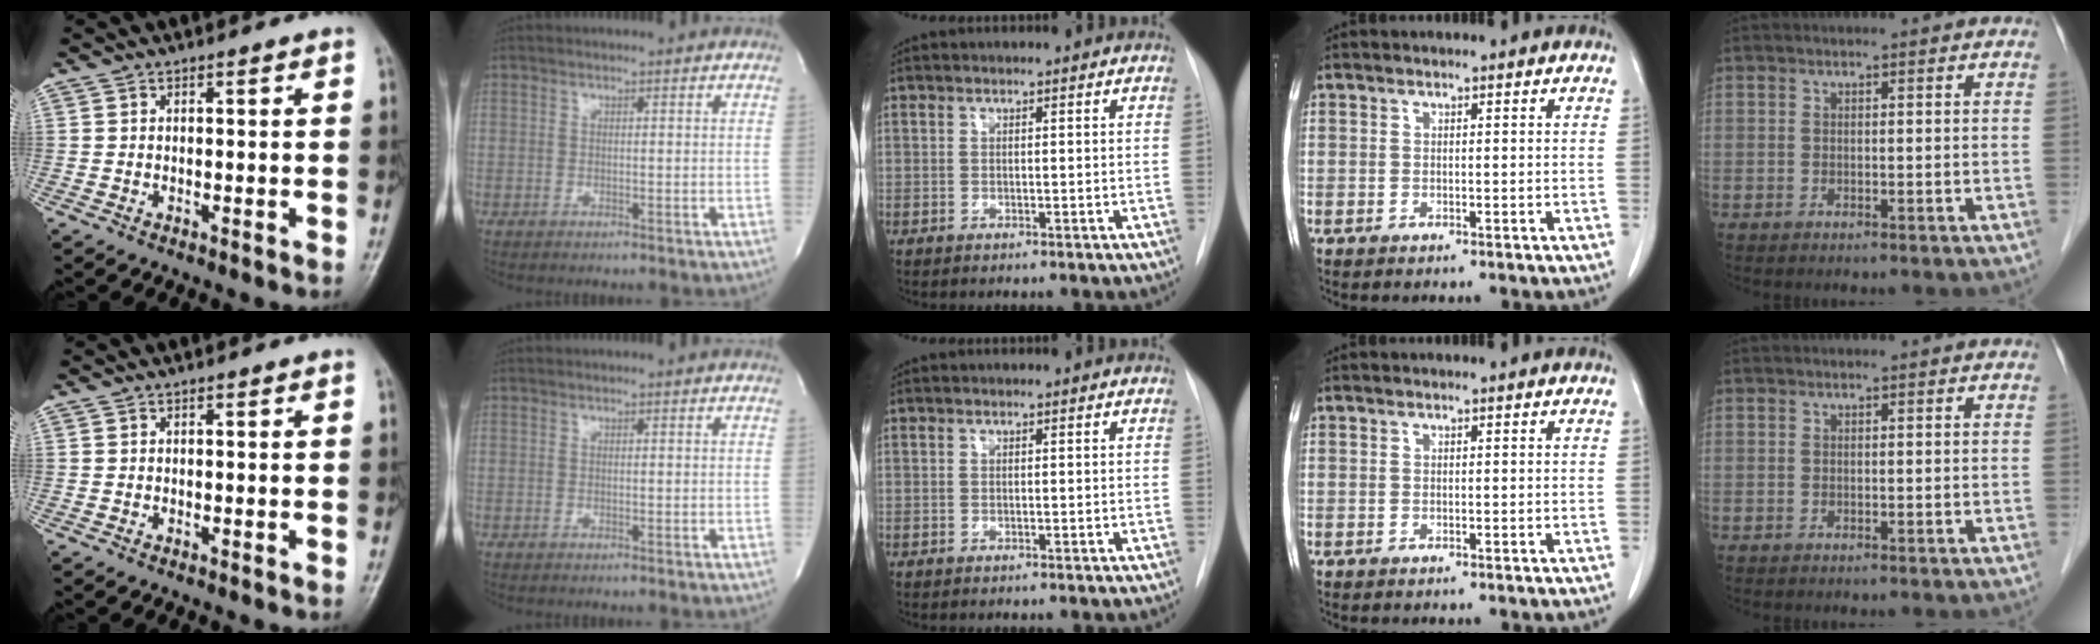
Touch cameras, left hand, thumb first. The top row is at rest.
{}